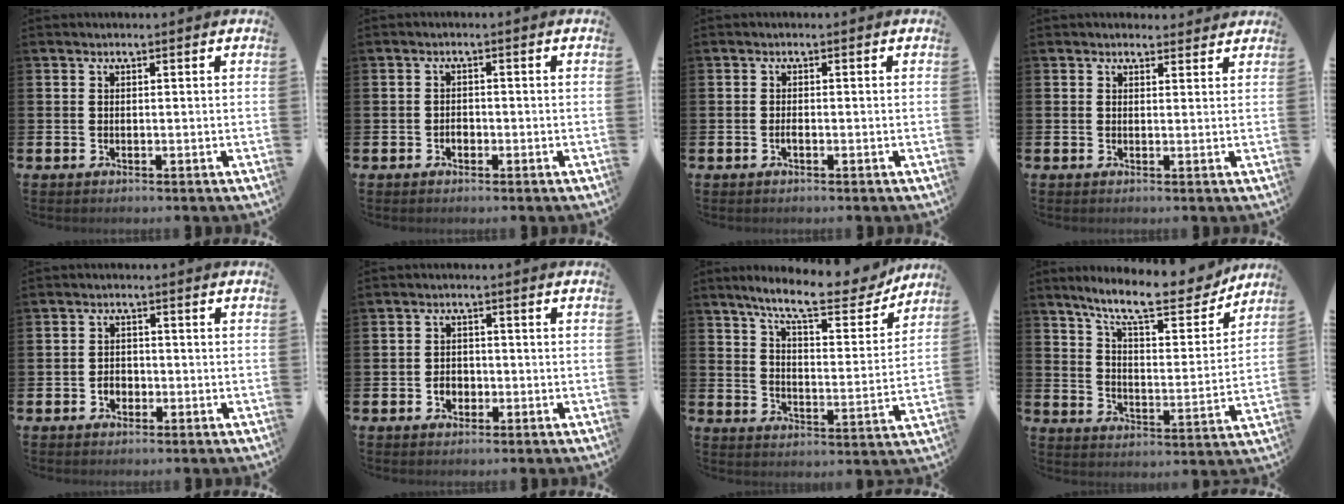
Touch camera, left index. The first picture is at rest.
{"total": 1.3, "force": [-0.6, 1.0, 0.7], "torque": [-0.015, 0.004, -0.013]}
{"total": 0.7, "force": [-0.4, 0.2, 0.6], "torque": [-0.012, -0.003, -0.007]}
{"total": 1.6, "force": [1.5, 0.5, 0.1], "torque": [0.005, -0.003, 0.026]}
{"total": 1.9, "force": [-0.8, 1.6, 0.8], "torque": [-0.010, 0.000, -0.019]}
{"total": 2.1, "force": [-0.8, 1.7, 1.0], "torque": [-0.013, 0.001, -0.020]}
{"total": 9.8, "force": [8.5, 1.8, 4.5], "torque": [-0.106, -0.046, 0.143]}
{"total": 11.2, "force": [9.8, 2.1, 5.0], "torque": [-0.112, -0.059, 0.165]}